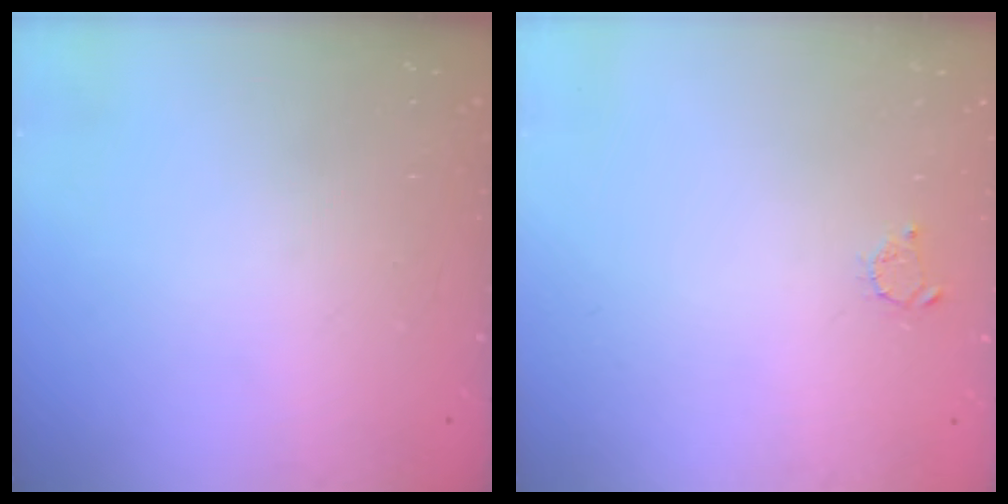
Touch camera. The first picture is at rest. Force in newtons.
{"total": 2.2, "press": 2.2, "slide": 0.3}